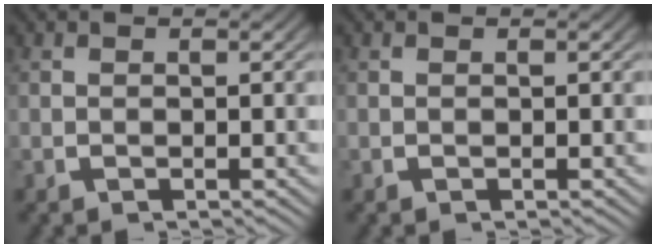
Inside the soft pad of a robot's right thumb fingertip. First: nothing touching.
{"total": 0.0}